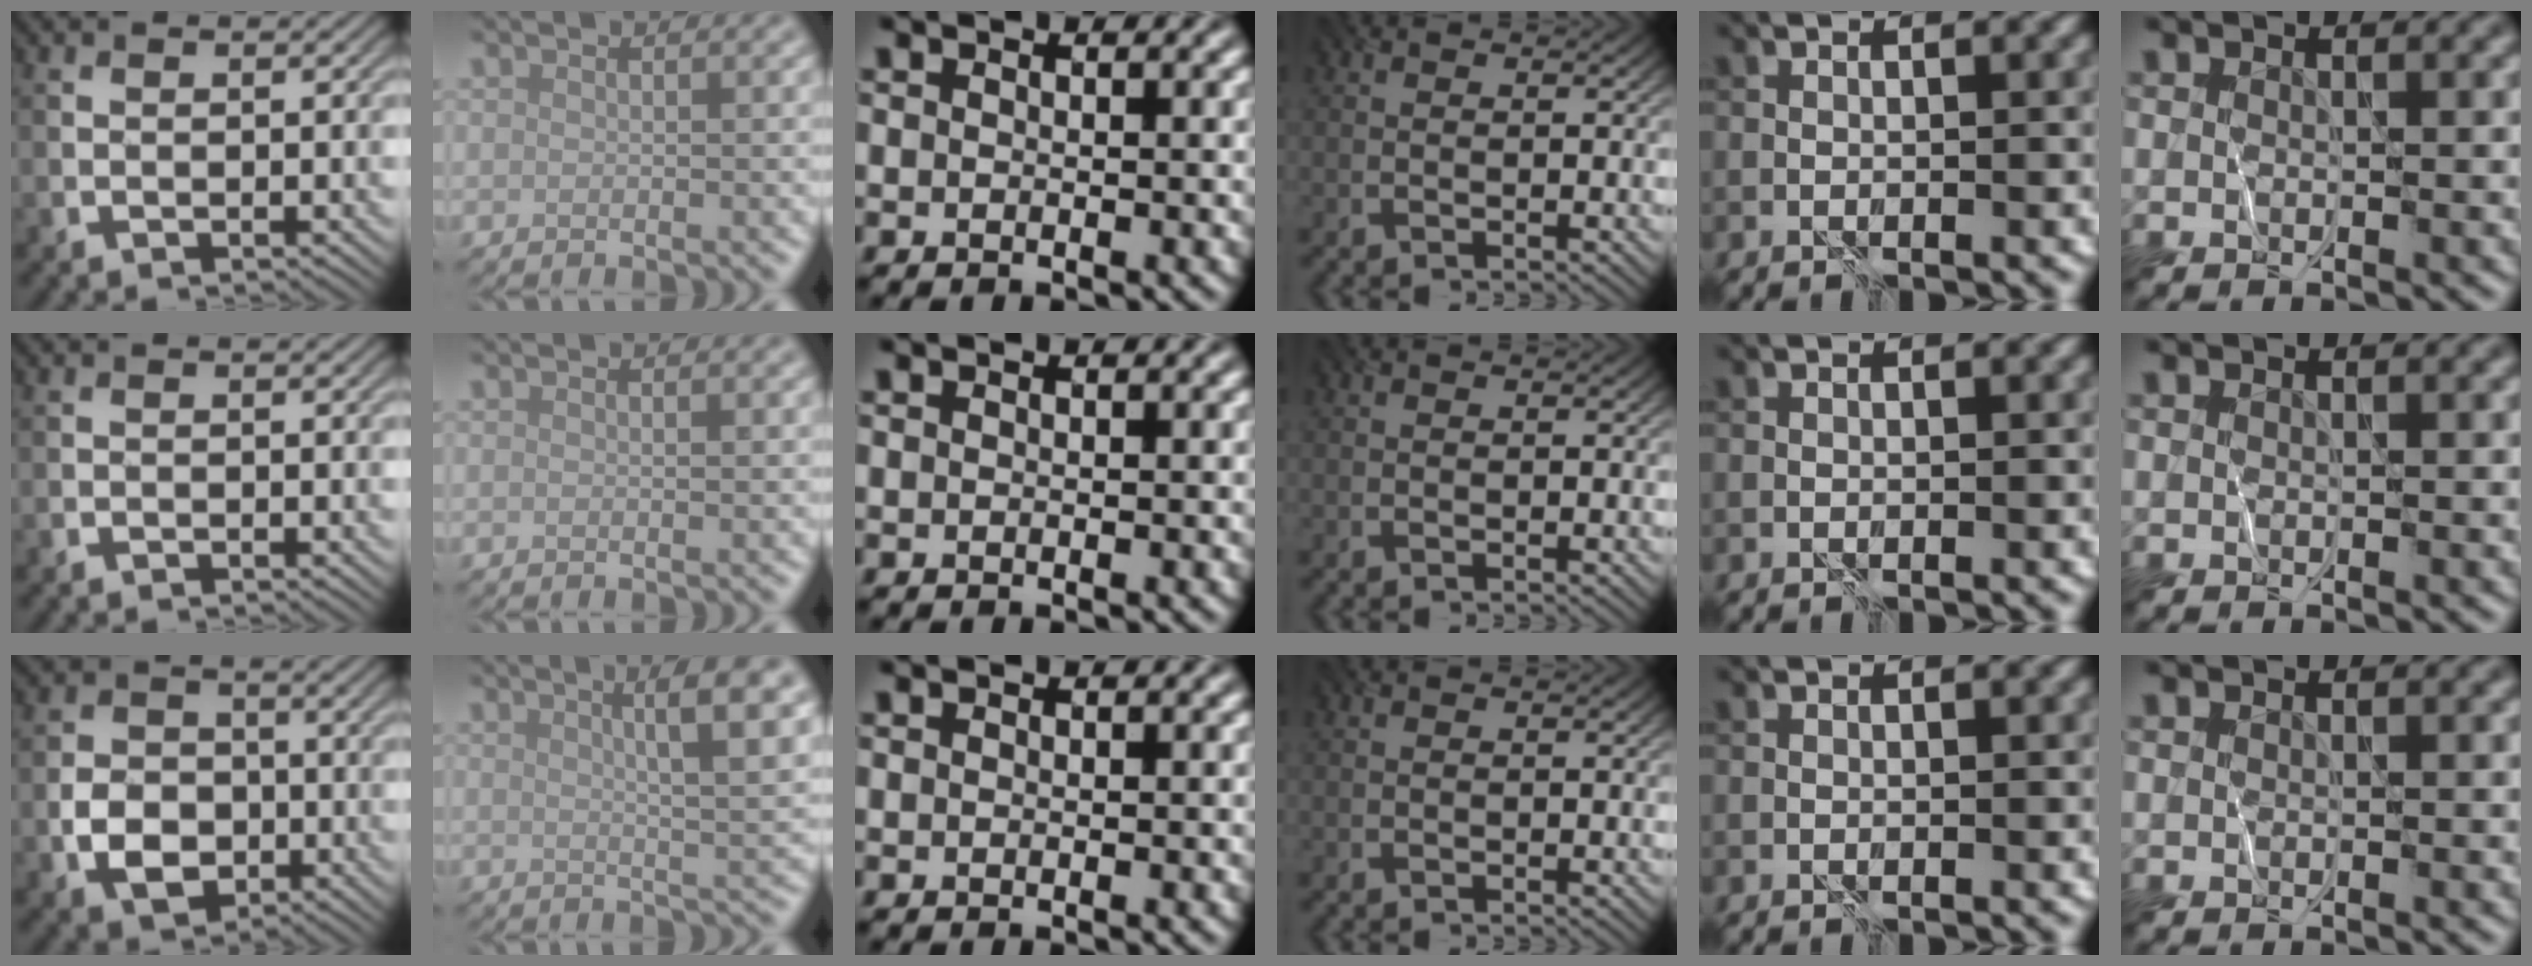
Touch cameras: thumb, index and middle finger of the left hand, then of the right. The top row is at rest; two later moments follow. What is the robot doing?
{"motion": "wrap", "object": "plastic wrap"}